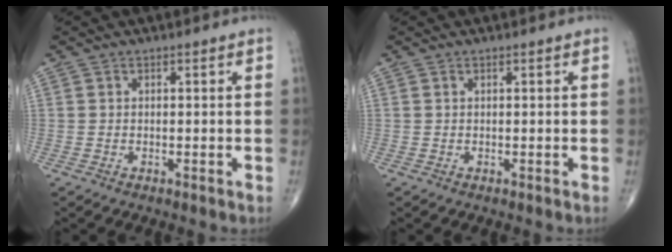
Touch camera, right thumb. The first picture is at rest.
{"total": 0.0}